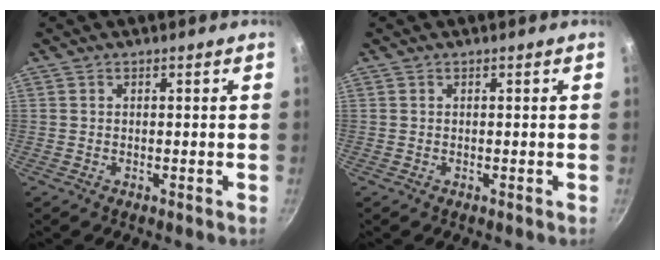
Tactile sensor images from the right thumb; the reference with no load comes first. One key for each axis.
{"total": 0.0}